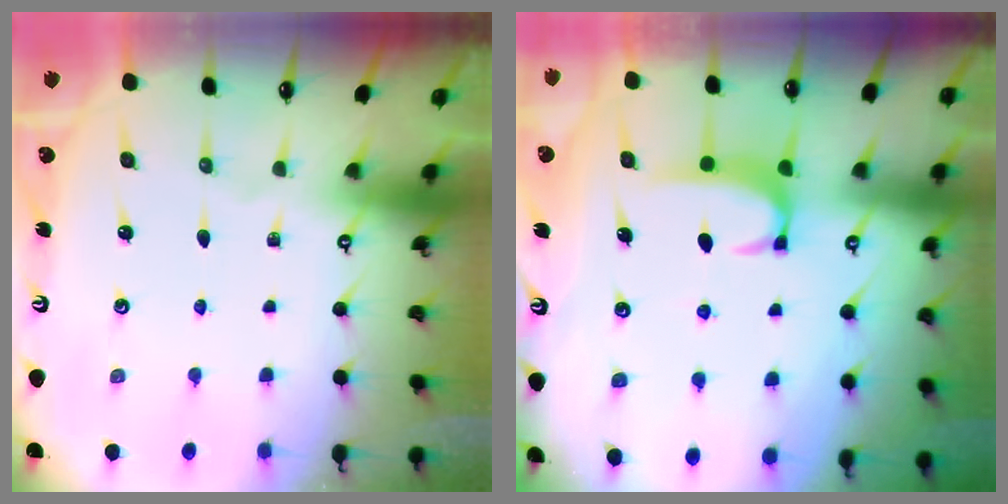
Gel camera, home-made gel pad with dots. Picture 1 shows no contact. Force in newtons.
{"total": 1.8, "press": 1.7, "slide": 0.5}